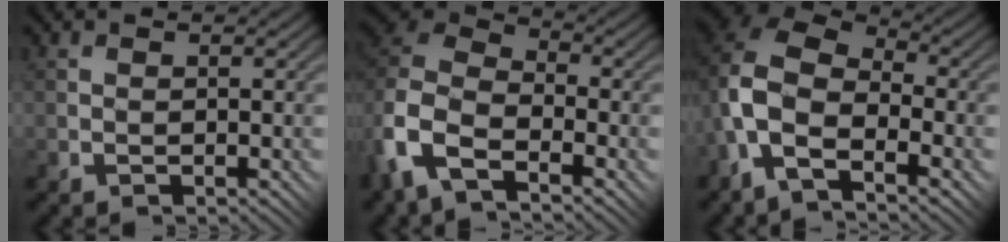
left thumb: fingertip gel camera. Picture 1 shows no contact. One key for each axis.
{"total": 10.7, "fx": -4.7, "fy": 6.9, "fz": 6.7, "tx": -0.159, "ty": -0.030, "tz": -0.094}
{"total": 11.9, "fx": -3.9, "fy": 7.4, "fz": 8.4, "tx": -0.195, "ty": -0.024, "tz": -0.067}